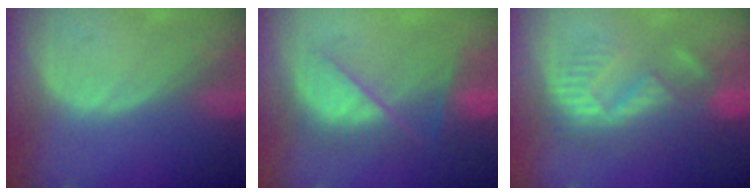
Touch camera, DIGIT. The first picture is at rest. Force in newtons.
{"total": 7.3, "press": 7.3, "slide": 0.5}
{"total": 8.9, "press": 8.4, "slide": 2.9}